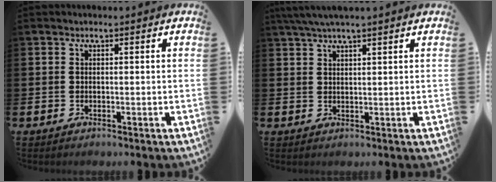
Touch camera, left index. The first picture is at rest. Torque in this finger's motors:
{"motor_torque": [0.31, -0.59, 0.94, 0.21]}